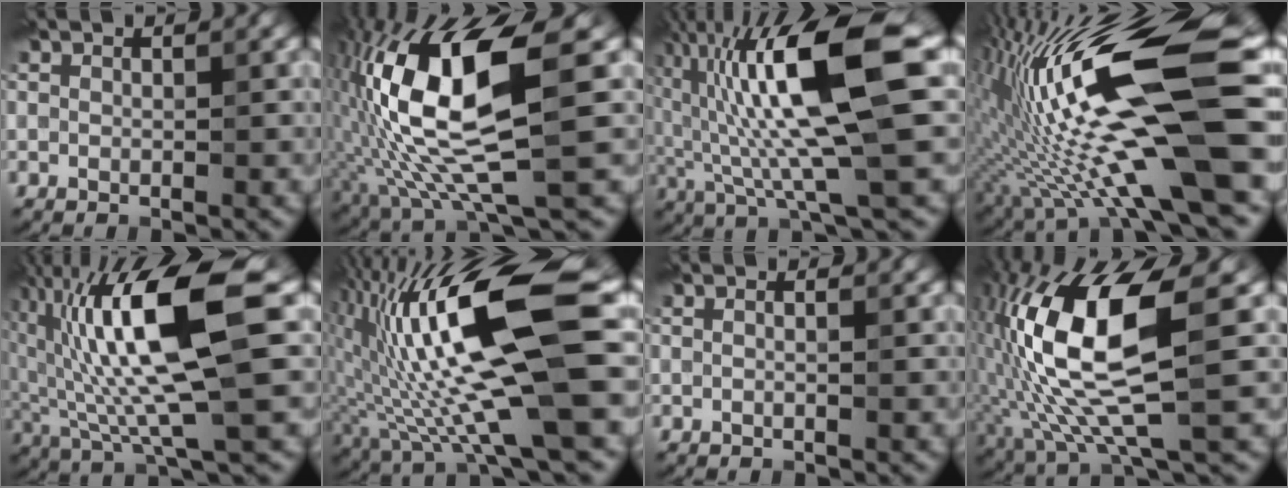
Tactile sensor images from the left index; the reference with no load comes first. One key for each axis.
{"total": 13.9, "fx": 1.2, "fy": 4.4, "fz": 13.1, "tx": -0.264, "ty": 0.001, "tz": 0.021}
{"total": 13.6, "fx": 2.2, "fy": 2.9, "fz": 13.1, "tx": -0.228, "ty": 0.010, "tz": 0.039}
{"total": 17.4, "fx": -1.4, "fy": 4.2, "fz": 16.9, "tx": -0.310, "ty": 0.019, "tz": -0.024}
{"total": 13.6, "fx": 2.1, "fy": 3.3, "fz": 13.0, "tx": -0.239, "ty": 0.003, "tz": 0.042}
{"total": 16.4, "fx": 1.0, "fy": 3.9, "fz": 15.9, "tx": -0.295, "ty": 0.009, "tz": 0.019}
{"total": 0.7, "fx": 0.2, "fy": 0.4, "fz": 0.6, "tx": 0.001, "ty": -0.014, "tz": -0.012}
{"total": 12.2, "fx": 0.9, "fy": 3.9, "fz": 11.5, "tx": -0.234, "ty": 0.000, "tz": 0.018}